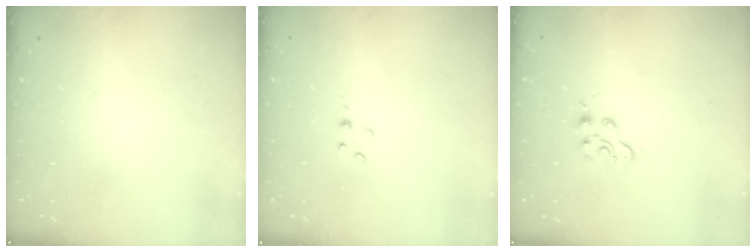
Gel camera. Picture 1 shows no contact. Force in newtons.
{"total": 2.2, "press": 2.2, "slide": 0.4}
{"total": 4.6, "press": 4.6, "slide": 0.5}